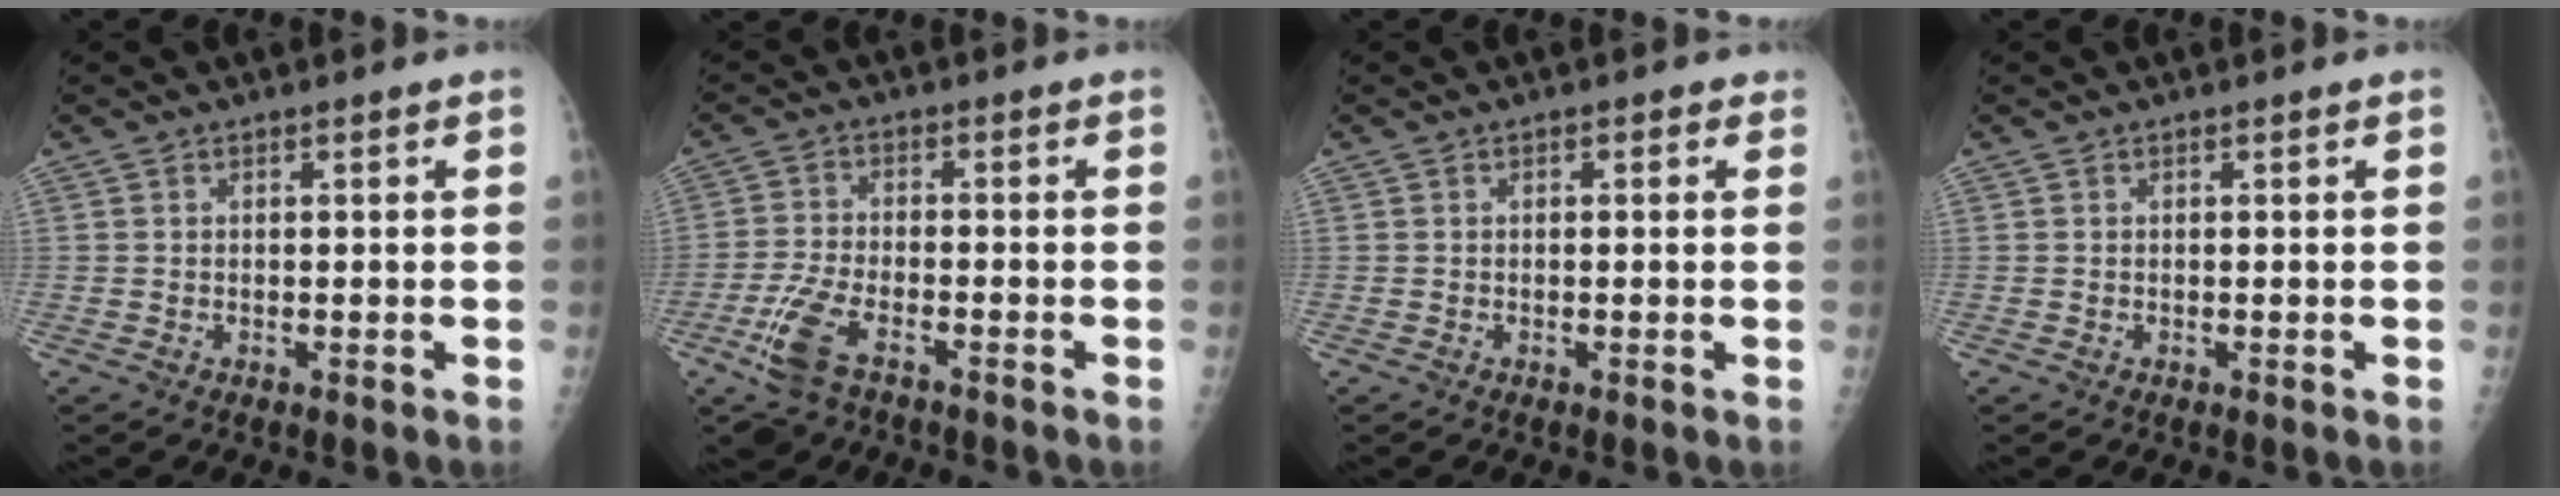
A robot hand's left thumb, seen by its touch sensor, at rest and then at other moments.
{"total": 8.4, "force": [-4.9, 3.7, 5.7], "torque": [-0.130, 0.009, -0.090]}
{"total": 1.1, "force": [0.5, 0.7, 0.8], "torque": [0.001, 0.003, 0.001]}
{"total": 0.0}